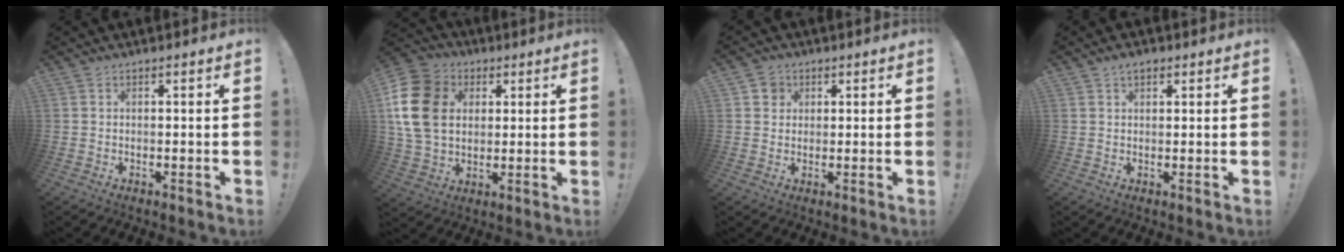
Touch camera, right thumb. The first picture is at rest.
{"total": 17.7, "force": [3.4, 13.7, 10.6], "torque": [-0.196, -0.003, 0.066]}
{"total": 4.1, "force": [1.4, 3.7, 1.1], "torque": [-0.010, -0.001, 0.026]}
{"total": 2.5, "force": [1.5, 1.3, 1.5], "torque": [-0.024, -0.001, 0.027]}